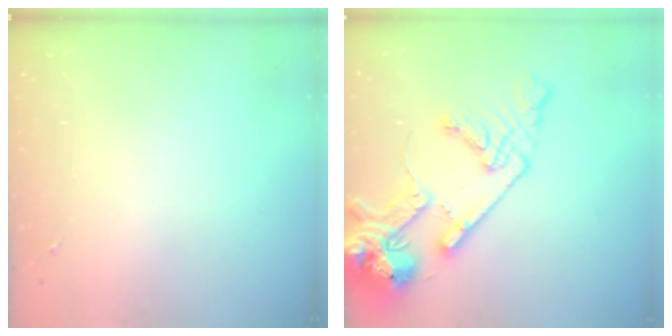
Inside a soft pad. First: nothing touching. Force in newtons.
{"total": 19.0, "press": 18.8, "slide": 2.9}